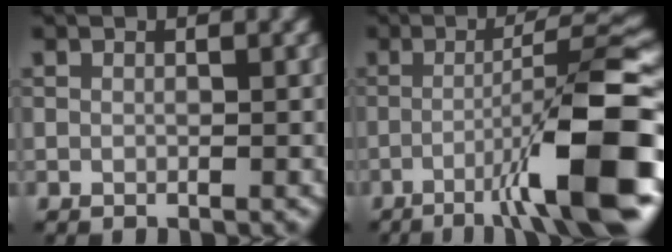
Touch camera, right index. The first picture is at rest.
{"total": 11.1, "force": [-4.1, 1.4, 10.2], "torque": [-0.138, 0.017, -0.069]}